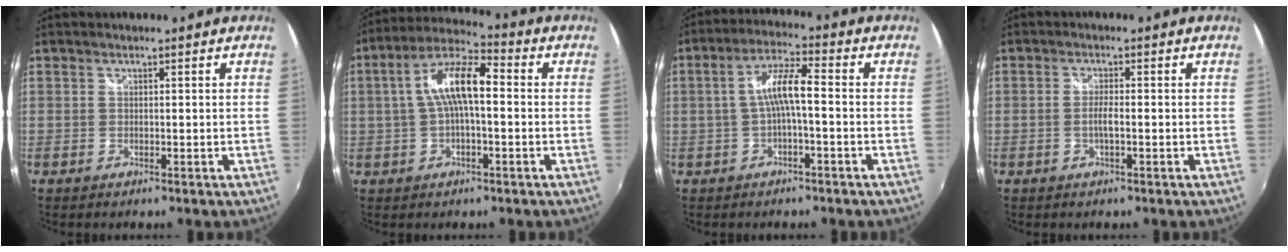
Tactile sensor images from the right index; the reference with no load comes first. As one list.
[{"total": 10.4, "force": [0.3, 3.5, 9.8], "torque": [-0.191, 0.025, 0.002]}, {"total": 6.5, "force": [-1.0, 1.1, 6.4], "torque": [-0.131, 0.015, -0.017]}, {"total": 2.2, "force": [-0.6, 0.2, 2.1], "torque": [-0.041, -0.002, -0.012]}]